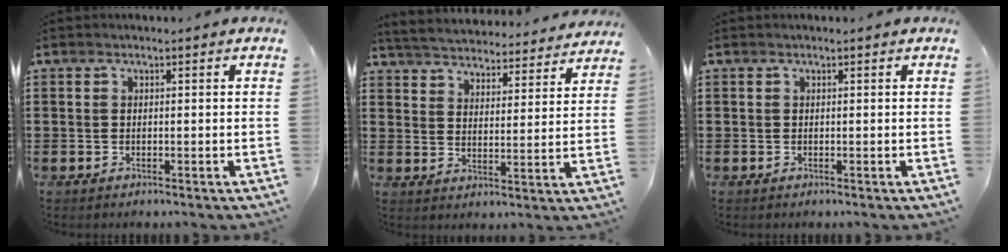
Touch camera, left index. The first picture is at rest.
{"total": 4.6, "force": [4.6, -0.1, 0.1], "torque": [-0.027, -0.034, 0.076]}
{"total": 0.0}